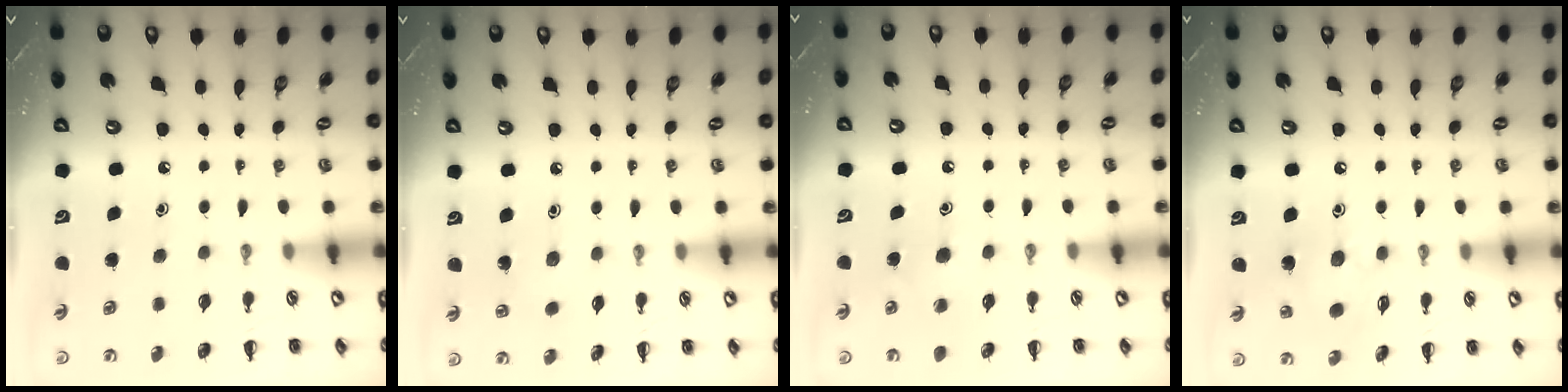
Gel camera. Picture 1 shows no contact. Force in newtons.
{"total": 2.8, "press": 2.7, "slide": 0.8}
{"total": 5.5, "press": 5.3, "slide": 1.6}
{"total": 9.2, "press": 9.1, "slide": 0.9}